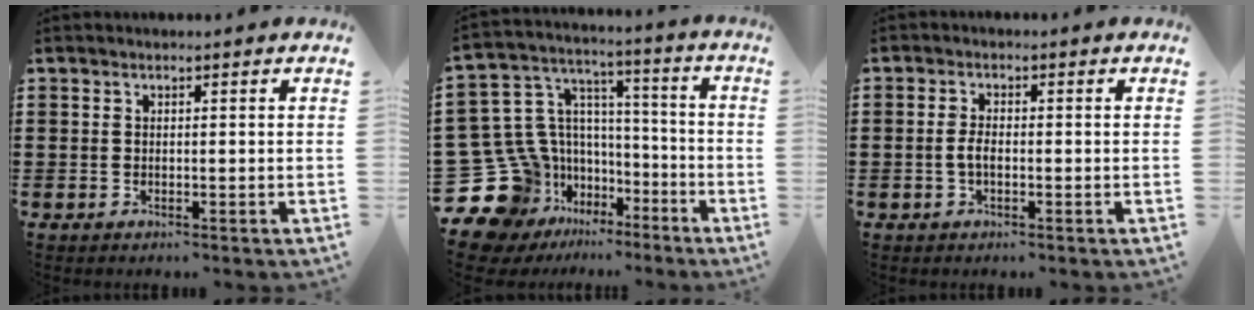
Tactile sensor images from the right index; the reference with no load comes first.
{"total": 12.9, "force": [-4.9, 11.1, 4.1], "torque": [-0.160, -0.019, -0.069]}
{"total": 2.3, "force": [-0.6, 1.0, 2.0], "torque": [-0.054, -0.005, -0.015]}